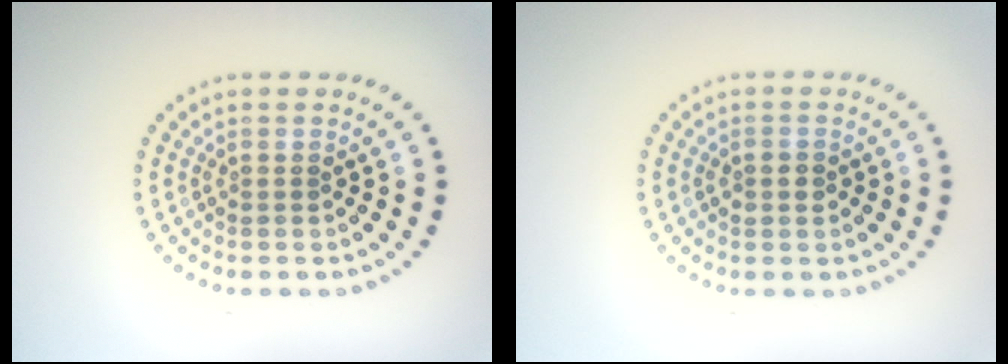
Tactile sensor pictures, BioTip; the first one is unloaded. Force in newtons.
{"total": 1.4, "press": 1.4, "slide": 0.2}